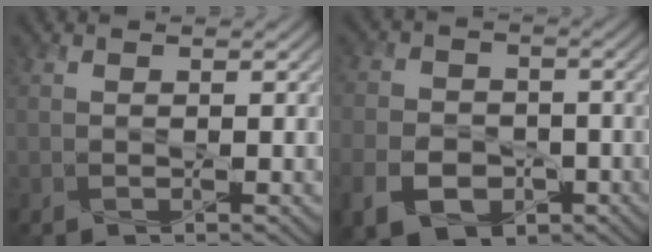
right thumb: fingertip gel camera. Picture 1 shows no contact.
{"total": 8.1, "force": [-3.6, 5.8, 4.3], "torque": [-0.099, -0.020, -0.069]}